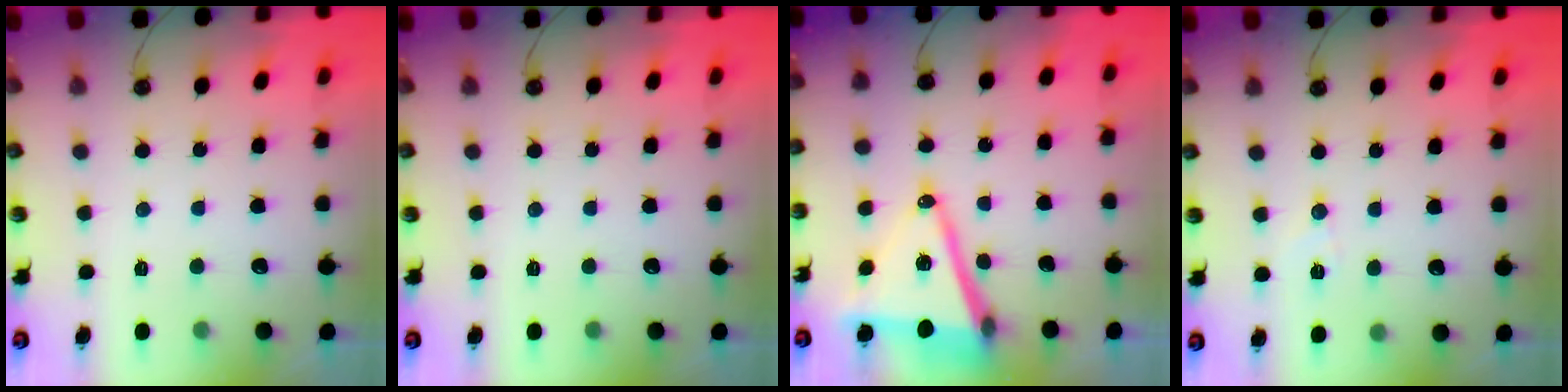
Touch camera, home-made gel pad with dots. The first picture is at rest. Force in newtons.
{"total": 0.0}
{"total": 15.0, "press": 14.5, "slide": 3.9}
{"total": 5.6, "press": 5.4, "slide": 1.3}